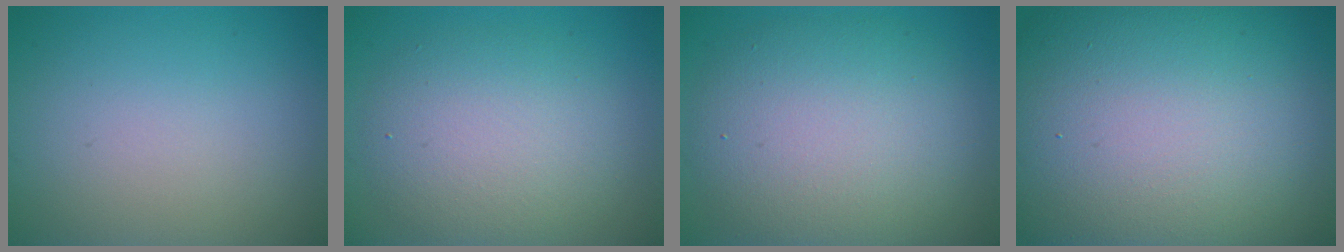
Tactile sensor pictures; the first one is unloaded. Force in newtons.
{"total": 5.7, "press": 5.7, "slide": 0.6}
{"total": 8.8, "press": 8.8, "slide": 0.3}
{"total": 22.8, "press": 22.8, "slide": 1.0}